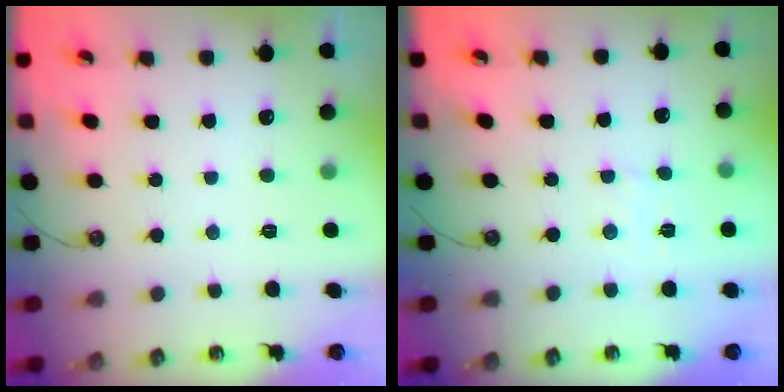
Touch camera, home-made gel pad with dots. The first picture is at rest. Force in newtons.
{"total": 2.1, "press": 2.1, "slide": 0.4}